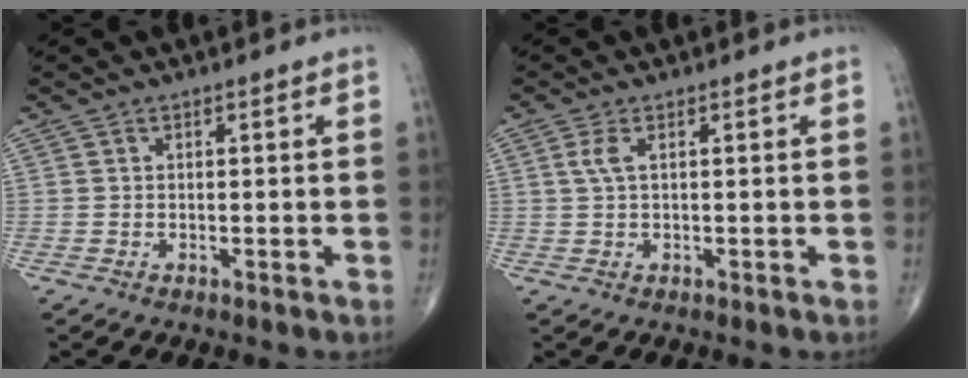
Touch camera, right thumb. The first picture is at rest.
{"total": 2.2, "force": [0.6, 0.8, 1.9], "torque": [-0.054, 0.007, 0.017]}